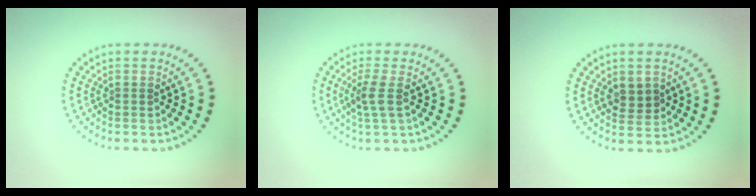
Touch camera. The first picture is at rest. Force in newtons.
{"total": 2.1, "press": 1.6, "slide": 1.4}
{"total": 1.8, "press": 1.7, "slide": 0.5}